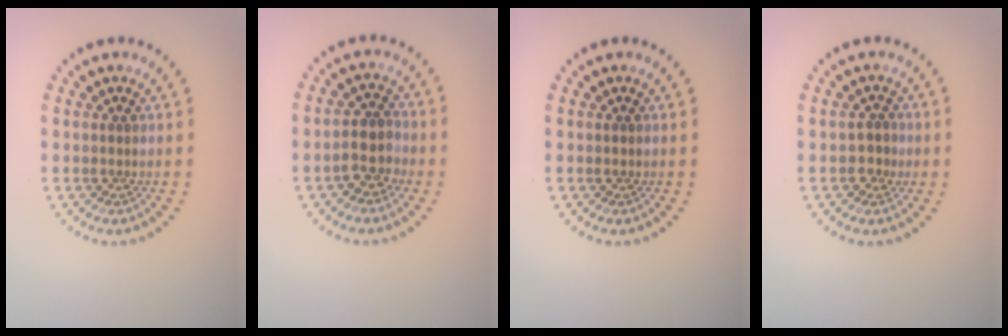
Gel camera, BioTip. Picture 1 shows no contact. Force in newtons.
{"total": 2.8, "press": 2.7, "slide": 0.8}
{"total": 0.5, "press": 0.4, "slide": 0.3}
{"total": 1.7, "press": 1.6, "slide": 0.6}